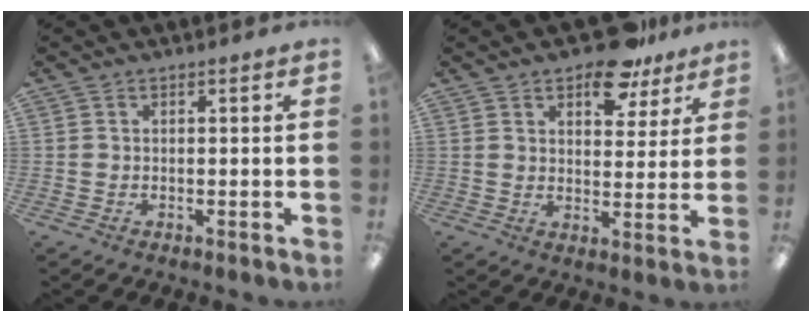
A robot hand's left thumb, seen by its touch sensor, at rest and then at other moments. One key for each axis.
{"total": 11.2, "fx": 7.9, "fy": 5.3, "fz": 5.9, "tx": -0.073, "ty": -0.038, "tz": 0.137}